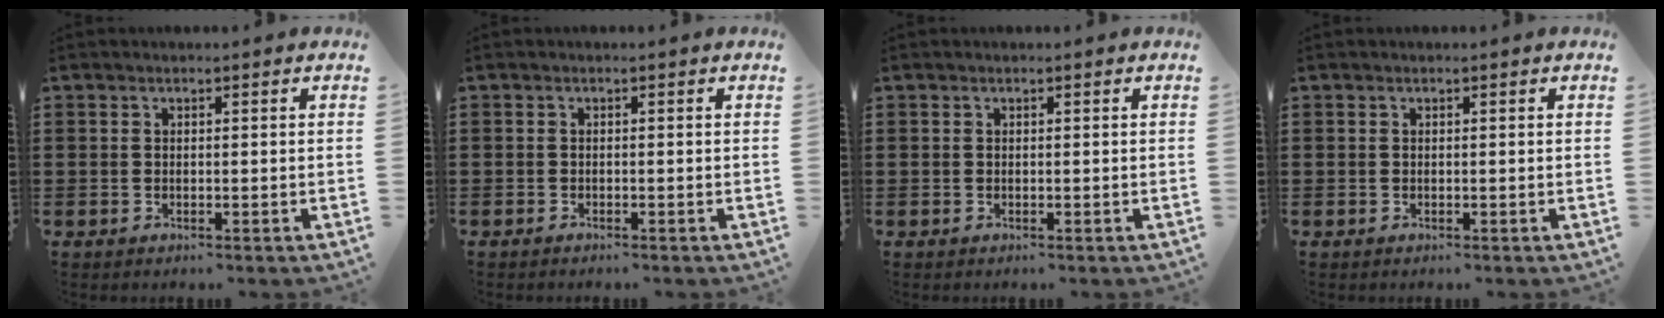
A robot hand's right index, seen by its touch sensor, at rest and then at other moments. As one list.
[{"total": 0.8, "force": [-0.8, -0.1, 0.0], "torque": [0.000, -0.003, -0.016]}, {"total": 0.0}, {"total": 0.0}]